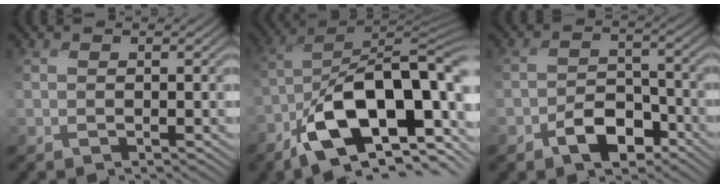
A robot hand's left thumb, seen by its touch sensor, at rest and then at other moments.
{"total": 15.1, "force": [-5.3, 6.7, 12.5], "torque": [-0.190, -0.003, -0.107]}
{"total": 5.6, "force": [-3.8, 3.1, 2.7], "torque": [-0.041, -0.003, -0.078]}